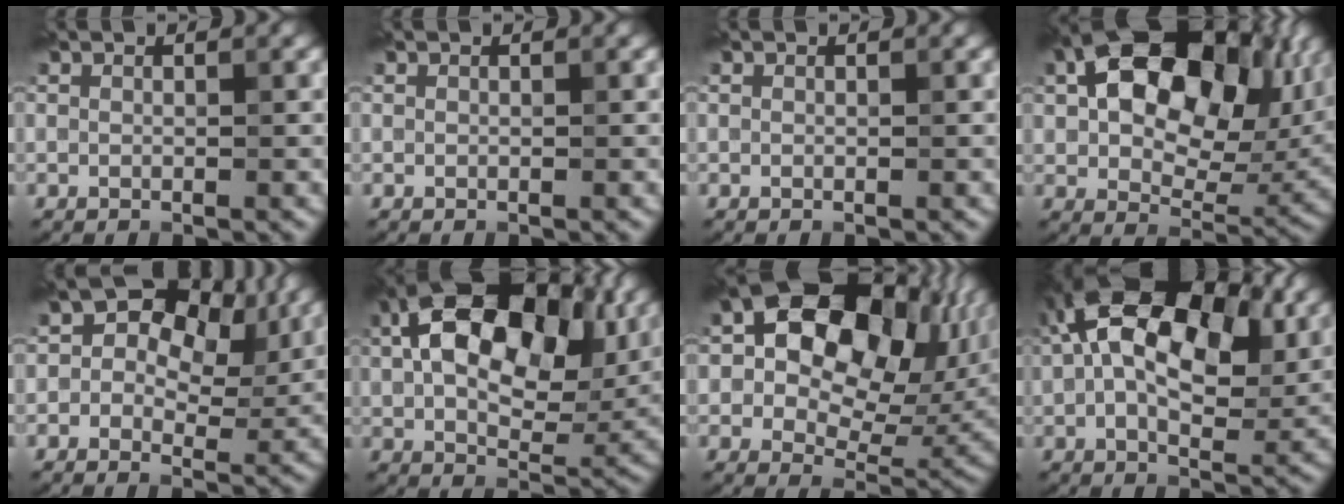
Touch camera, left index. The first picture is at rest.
{"total": 0.0}
{"total": 0.0}
{"total": 17.1, "force": [4.8, 10.6, 12.6], "torque": [-0.176, 0.020, 0.078]}
{"total": 7.4, "force": [2.1, 4.9, 5.1], "torque": [-0.055, 0.004, 0.018]}
{"total": 15.2, "force": [5.1, 9.3, 10.9], "torque": [-0.172, 0.019, 0.083]}
{"total": 14.8, "force": [3.2, 9.9, 10.5], "torque": [-0.125, 0.015, 0.050]}
{"total": 14.1, "force": [3.5, 8.1, 11.0], "torque": [-0.172, 0.029, 0.038]}